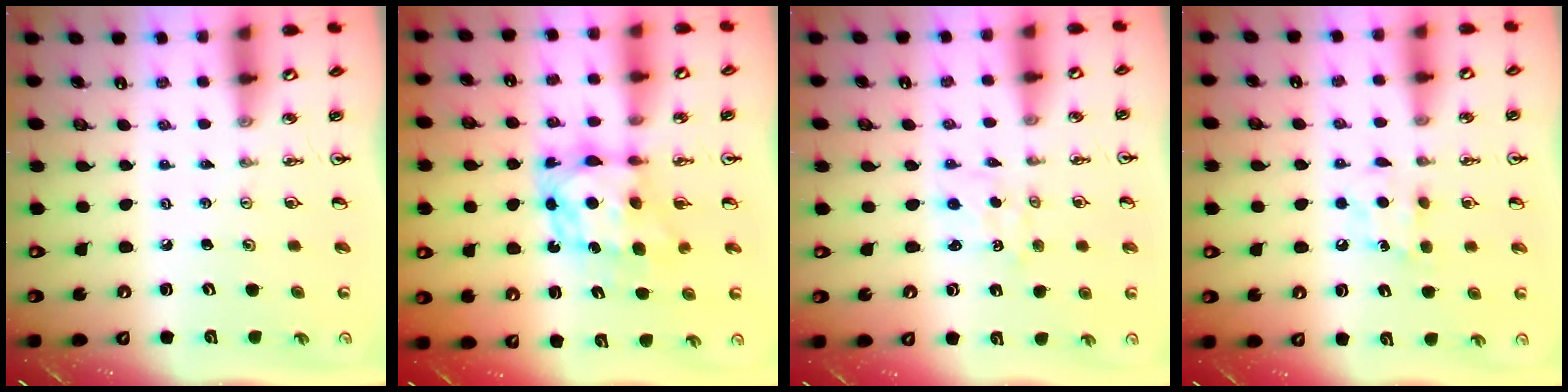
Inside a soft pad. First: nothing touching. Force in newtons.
{"total": 7.5, "press": 7.5, "slide": 0.8}
{"total": 0.9, "press": 0.7, "slide": 0.5}
{"total": 5.9, "press": 5.9, "slide": 0.7}